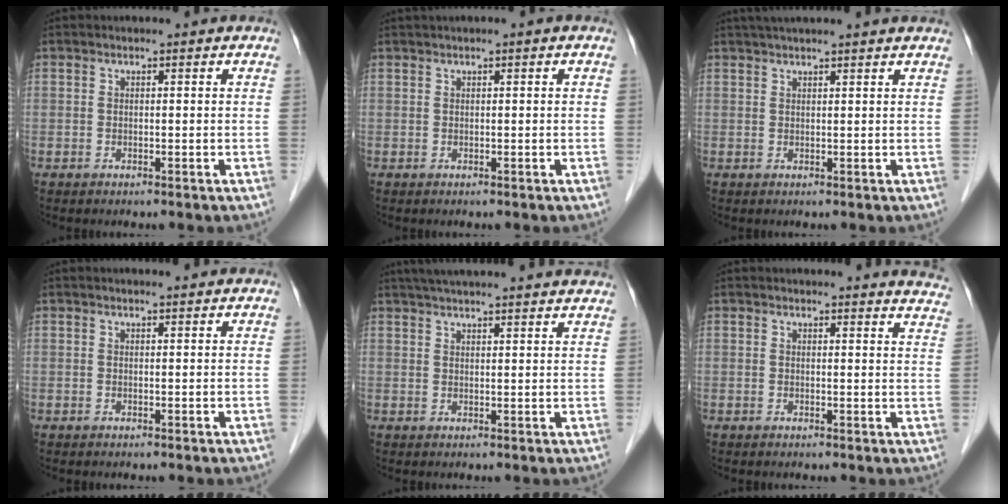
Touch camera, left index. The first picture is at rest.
{"total": 0.9, "force": [0.4, -0.1, 0.8], "torque": [-0.019, 0.011, 0.011]}
{"total": 8.8, "force": [7.6, -0.3, 4.3], "torque": [-0.065, 0.038, 0.096]}
{"total": 1.3, "force": [1.2, 0.0, 0.5], "torque": [-0.008, 0.007, 0.020]}
{"total": 17.9, "force": [16.2, 0.8, 7.7], "torque": [-0.123, 0.032, 0.209]}
{"total": 8.8, "force": [8.7, 0.6, 1.1], "torque": [0.015, -0.045, 0.059]}